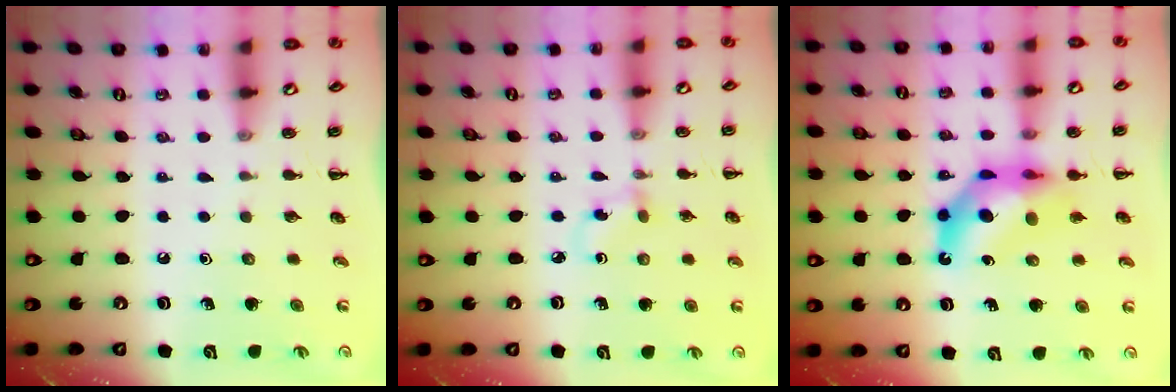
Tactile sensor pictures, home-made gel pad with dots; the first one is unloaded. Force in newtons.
{"total": 3.1, "press": 2.8, "slide": 1.3}
{"total": 11.4, "press": 10.9, "slide": 3.4}